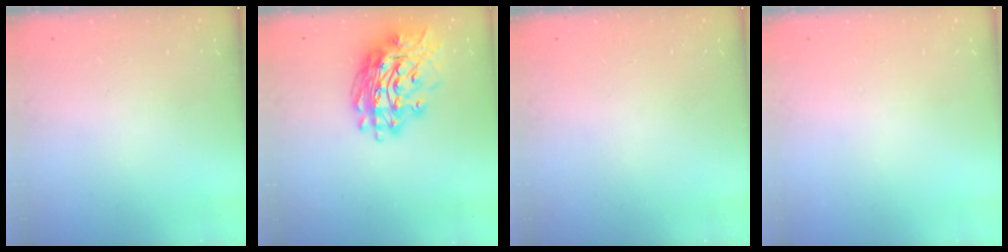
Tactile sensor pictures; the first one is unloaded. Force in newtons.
{"total": 17.2, "press": 17.1, "slide": 1.9}
{"total": 0.0}
{"total": 0.0}